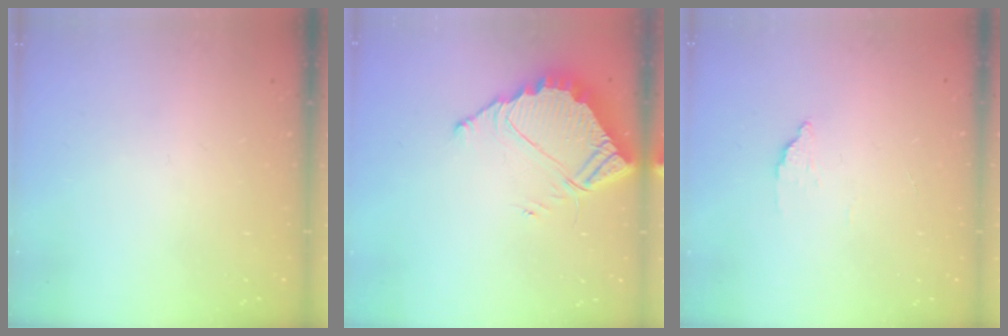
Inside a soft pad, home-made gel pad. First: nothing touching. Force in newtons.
{"total": 7.2, "press": 7.2, "slide": 0.3}
{"total": 2.2, "press": 2.2, "slide": 0.2}